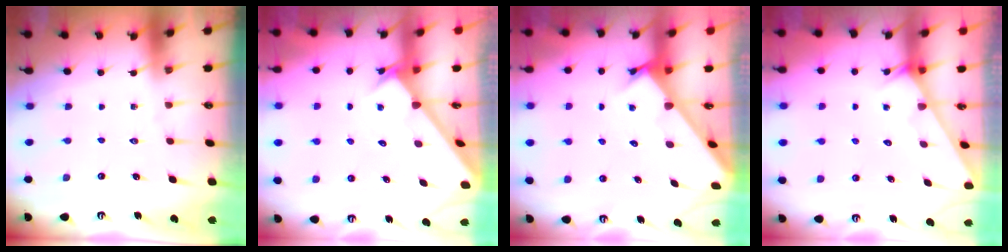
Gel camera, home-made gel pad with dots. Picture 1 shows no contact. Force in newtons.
{"total": 2.6, "press": 2.6, "slide": 0.2}
{"total": 2.3, "press": 2.3, "slide": 0.2}
{"total": 1.8, "press": 1.8, "slide": 0.1}